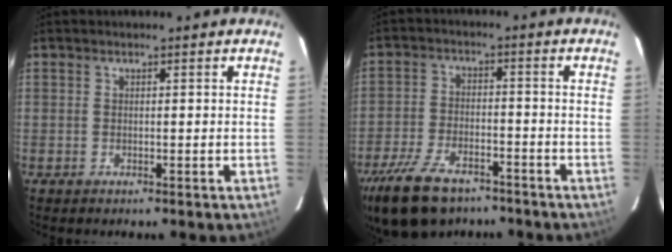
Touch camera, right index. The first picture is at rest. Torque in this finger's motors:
{"motor_torque": [1.18, -0.96, 0.58, 0.13]}